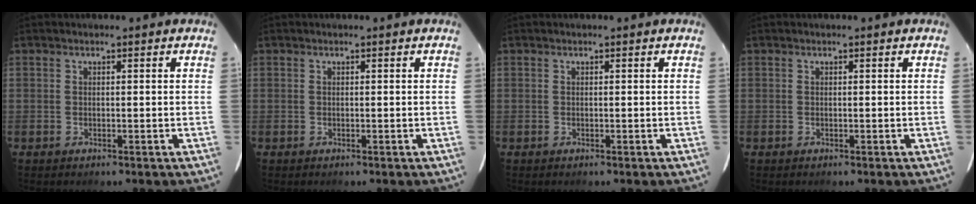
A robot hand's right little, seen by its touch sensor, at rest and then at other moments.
{"total": 0.0}
{"total": 0.0}
{"total": 0.0}